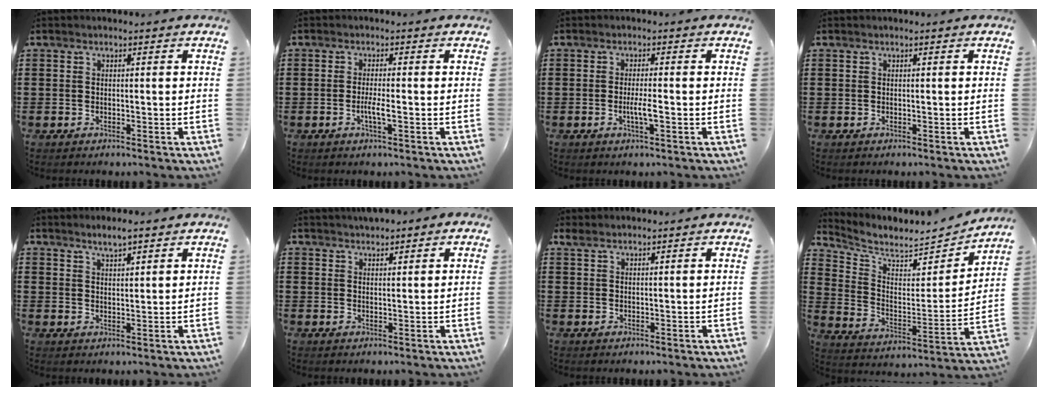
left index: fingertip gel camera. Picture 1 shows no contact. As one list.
[{"total": 2.7, "force": [-0.7, 0.3, 2.6], "torque": [-0.045, -0.001, -0.013]}, {"total": 3.0, "force": [-0.6, 0.3, 2.9], "torque": [-0.051, -0.001, -0.012]}, {"total": 0.0}, {"total": 2.6, "force": [2.4, 0.3, 1.0], "torque": [-0.025, 0.002, 0.044]}, {"total": 2.2, "force": [2.2, 0.4, 0.3], "torque": [-0.012, 0.002, 0.042]}, {"total": 2.0, "force": [1.7, 0.7, 0.6], "torque": [-0.016, 0.003, 0.034]}, {"total": 5.9, "force": [5.6, 1.0, 1.6], "torque": [-0.063, -0.049, 0.093]}]